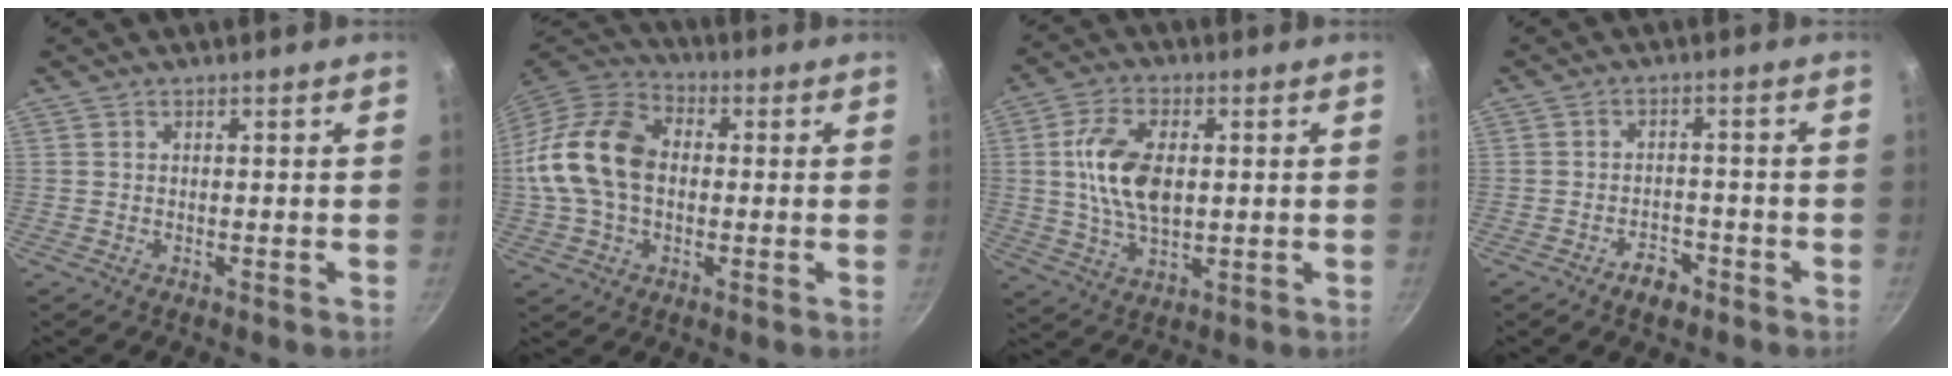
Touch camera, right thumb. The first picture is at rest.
{"total": 17.3, "force": [0.2, 12.2, 12.3], "torque": [-0.221, 0.034, -0.011]}
{"total": 12.2, "force": [1.3, 6.9, 10.0], "torque": [-0.174, 0.005, 0.023]}
{"total": 4.2, "force": [-2.8, 2.4, 2.1], "torque": [-0.019, 0.023, -0.040]}